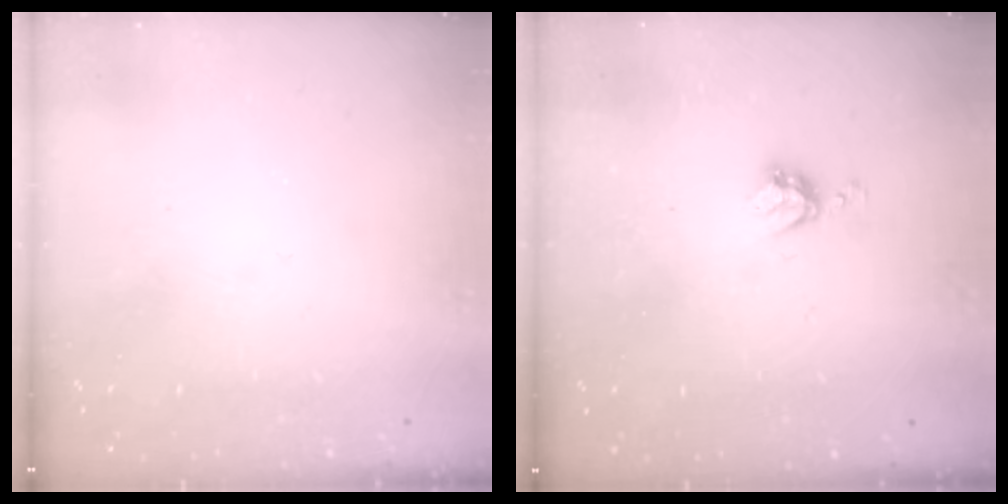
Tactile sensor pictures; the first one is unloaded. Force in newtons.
{"total": 4.3, "press": 4.2, "slide": 0.6}